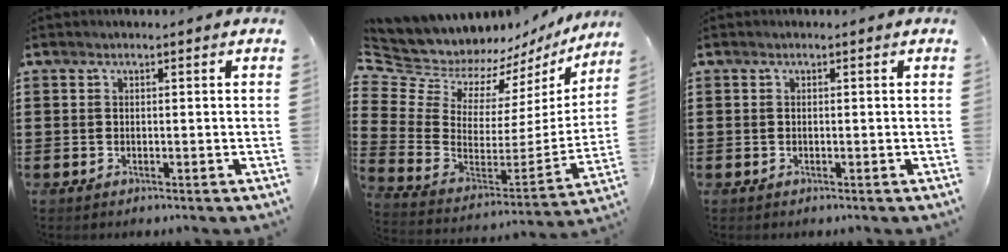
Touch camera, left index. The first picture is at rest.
{"total": 7.5, "force": [6.9, 3.0, 0.6], "torque": [-0.072, -0.067, 0.121]}
{"total": 0.0}